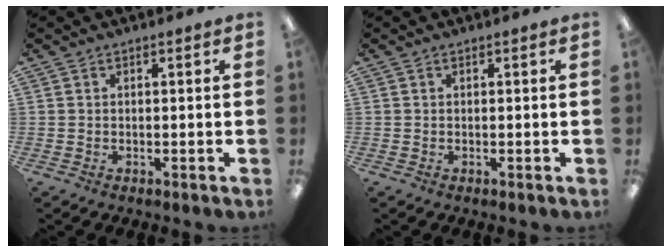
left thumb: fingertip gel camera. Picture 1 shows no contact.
{"total": 0.0}